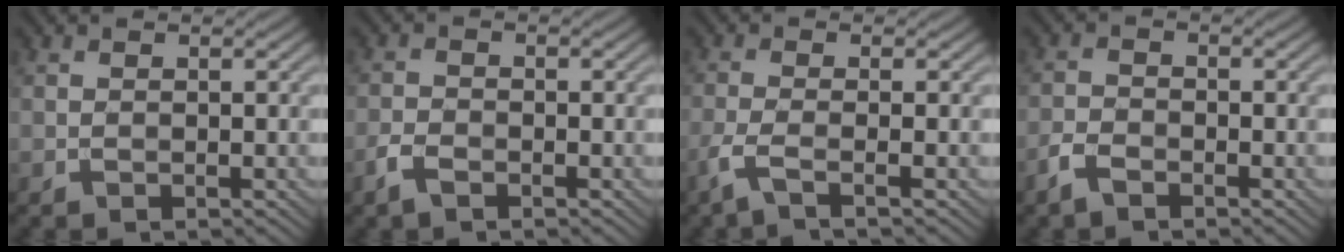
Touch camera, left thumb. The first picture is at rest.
{"total": 2.7, "force": [-1.8, 1.3, 1.5], "torque": [-0.037, -0.003, -0.041]}
{"total": 3.2, "force": [-1.8, 0.5, 2.6], "torque": [-0.056, -0.001, -0.054]}
{"total": 3.0, "force": [-2.2, 1.4, 1.6], "torque": [-0.037, -0.003, -0.052]}